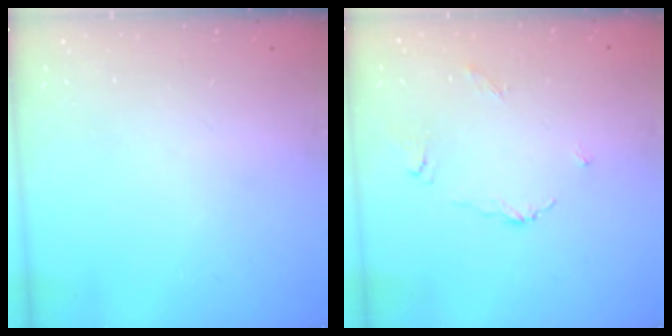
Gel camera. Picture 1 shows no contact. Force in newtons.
{"total": 2.2, "press": 2.2, "slide": 0.4}